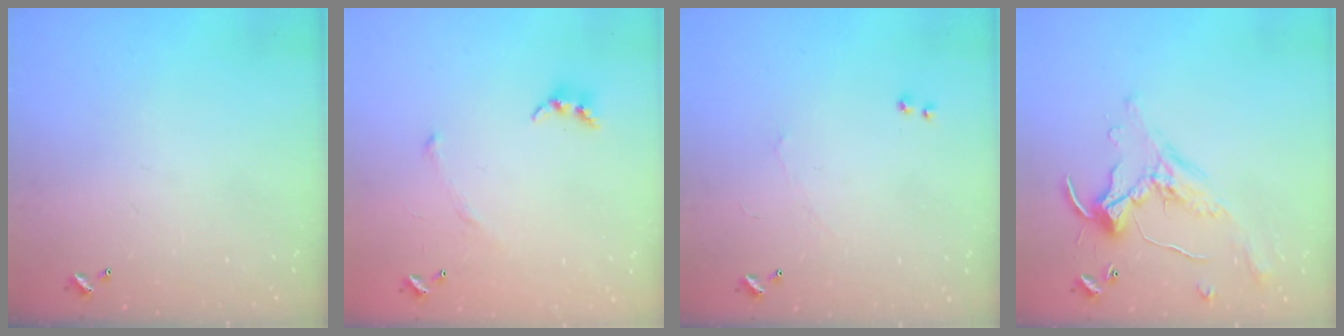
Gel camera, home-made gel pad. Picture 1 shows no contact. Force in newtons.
{"total": 3.7, "press": 3.6, "slide": 0.9}
{"total": 1.3, "press": 1.1, "slide": 0.5}
{"total": 1.1, "press": 1.0, "slide": 0.4}